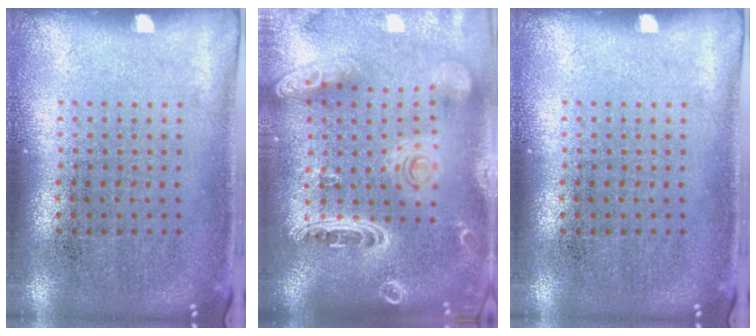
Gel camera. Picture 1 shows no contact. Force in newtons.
{"total": 3.0, "press": 2.5, "slide": 1.6}
{"total": 0.0}